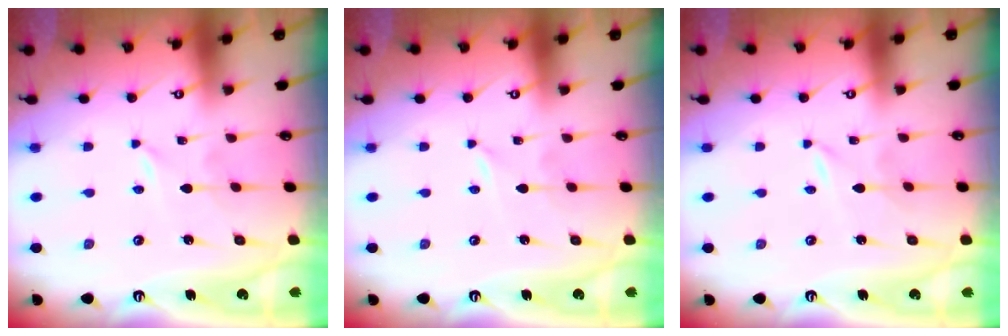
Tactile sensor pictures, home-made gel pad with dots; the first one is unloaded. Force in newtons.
{"total": 0.0}
{"total": 0.0}